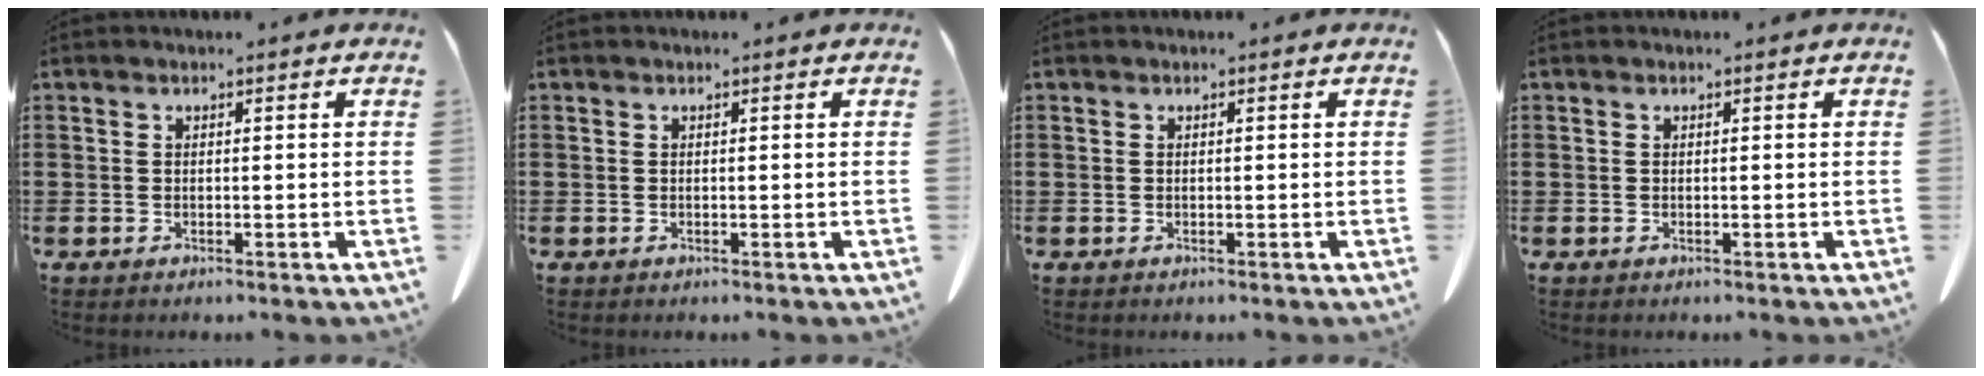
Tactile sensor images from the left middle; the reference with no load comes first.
{"total": 0.0}
{"total": 0.0}
{"total": 0.0}